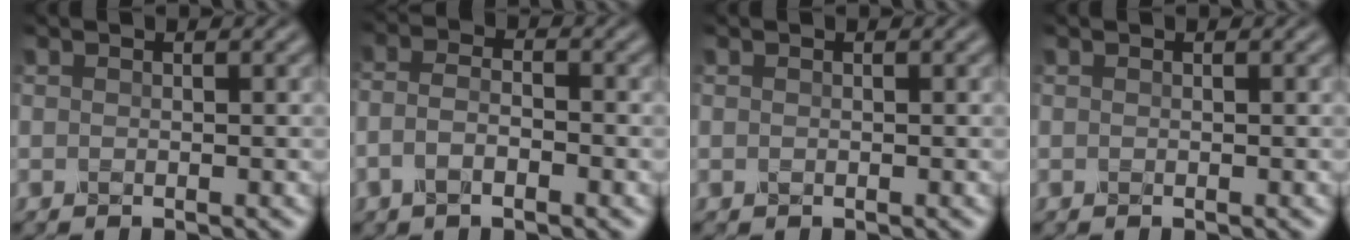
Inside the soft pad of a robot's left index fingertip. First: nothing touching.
{"total": 2.8, "force": [-1.2, 1.2, 2.2], "torque": [-0.045, 0.006, -0.032]}
{"total": 0.0}
{"total": 0.0}